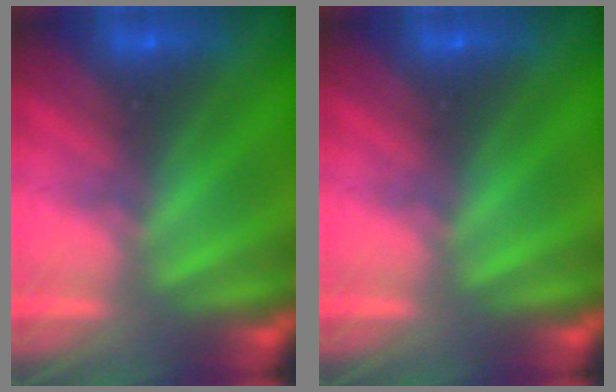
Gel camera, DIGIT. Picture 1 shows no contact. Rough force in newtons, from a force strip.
{"total": 0.0}